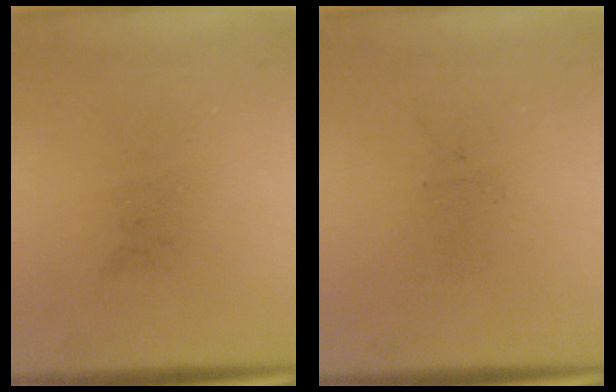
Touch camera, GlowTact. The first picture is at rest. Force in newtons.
{"total": 0.0}